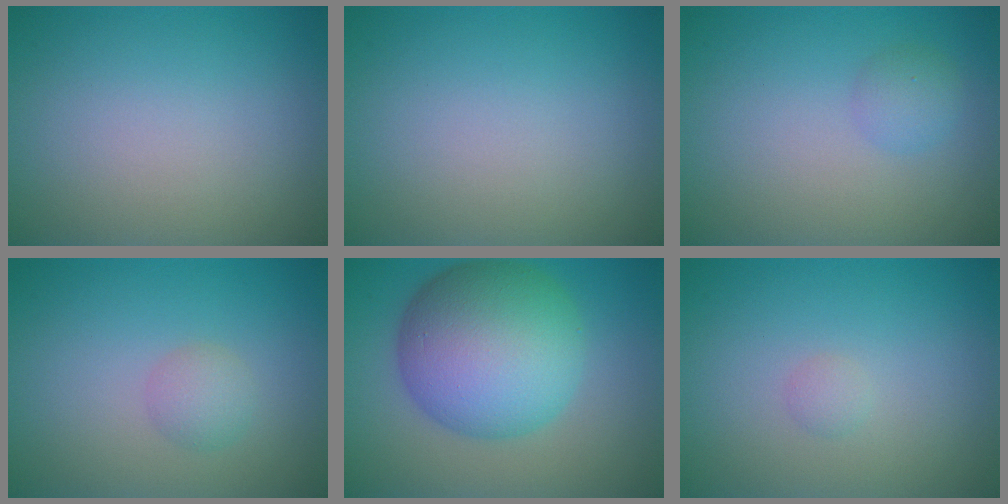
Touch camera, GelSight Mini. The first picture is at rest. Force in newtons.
{"total": 0.0}
{"total": 1.5, "press": 1.5, "slide": 0.0}
{"total": 1.7, "press": 1.7, "slide": 0.0}
{"total": 11.7, "press": 11.7, "slide": 0.1}
{"total": 0.7, "press": 0.7, "slide": 0.0}